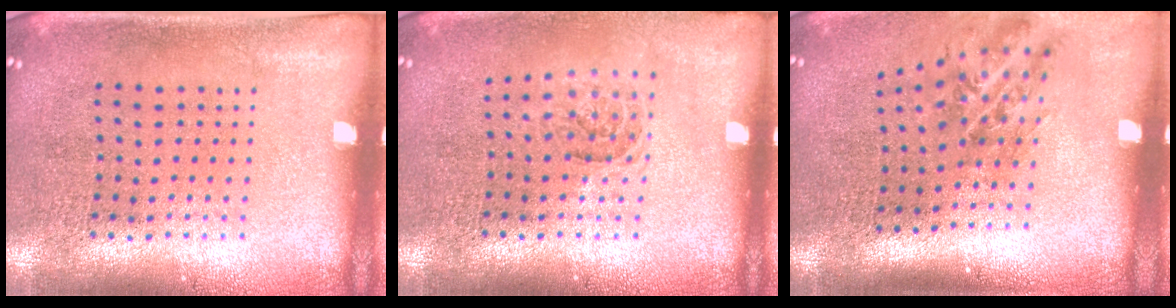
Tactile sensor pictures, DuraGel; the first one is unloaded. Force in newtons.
{"total": 1.1, "press": 1.0, "slide": 0.4}
{"total": 1.3, "press": 1.1, "slide": 0.7}